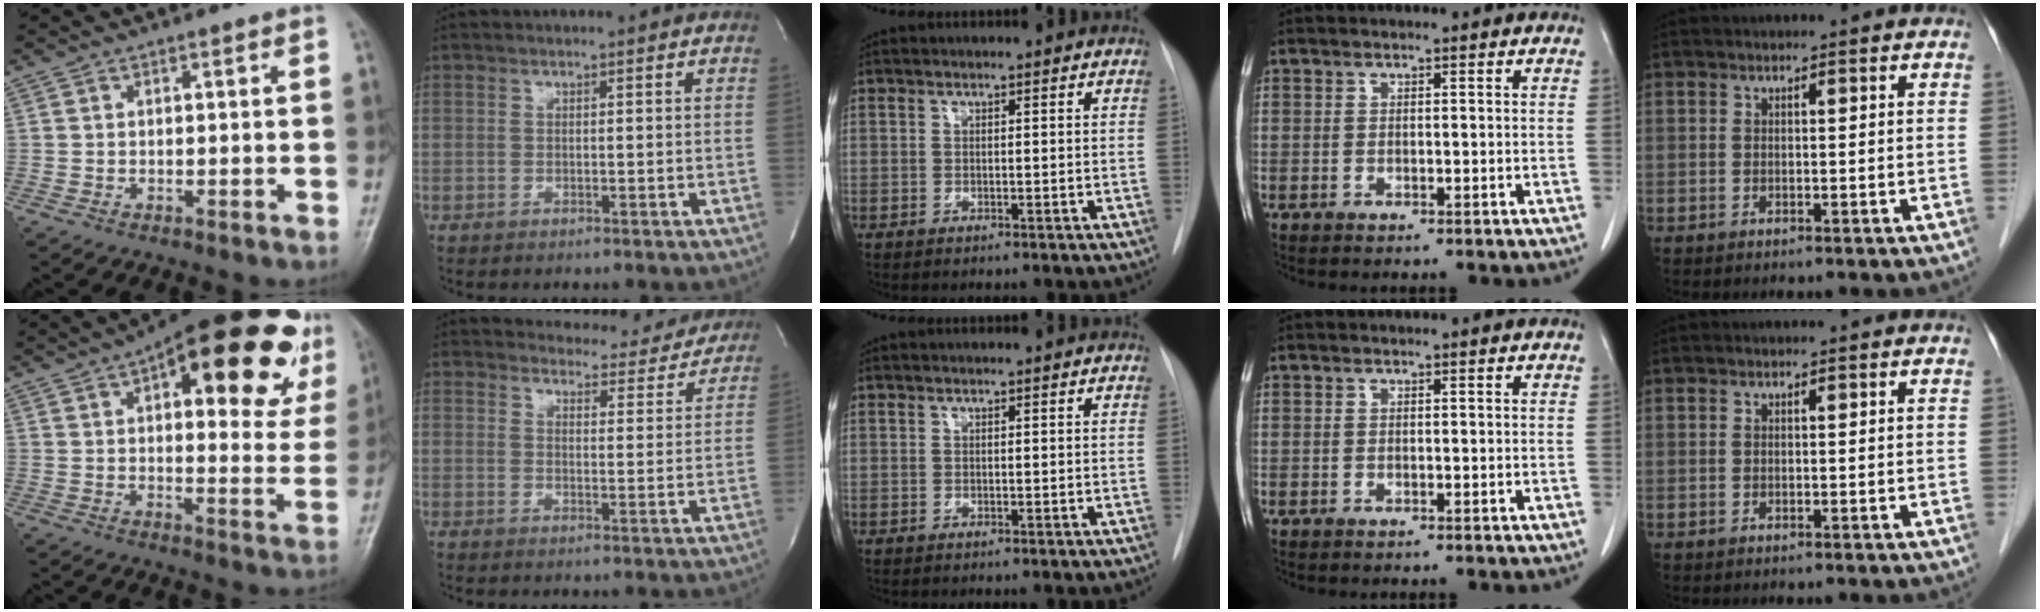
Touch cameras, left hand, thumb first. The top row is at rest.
{"thumb": {"total": 26.0, "force": [12.9, 9.8, 20.3], "torque": [-0.242, -0.009, 0.172]}, "index": {"total": 9.2, "force": [8.9, 2.2, 0.3], "torque": [0.010, -0.013, 0.100]}}